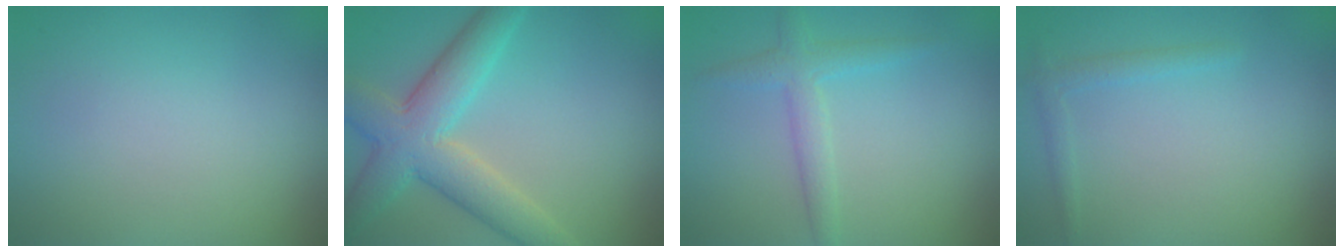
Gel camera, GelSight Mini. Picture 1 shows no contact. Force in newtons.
{"total": 6.6, "press": 6.6, "slide": 0.6}
{"total": 2.3, "press": 2.3, "slide": 0.1}
{"total": 1.2, "press": 1.2, "slide": 0.1}